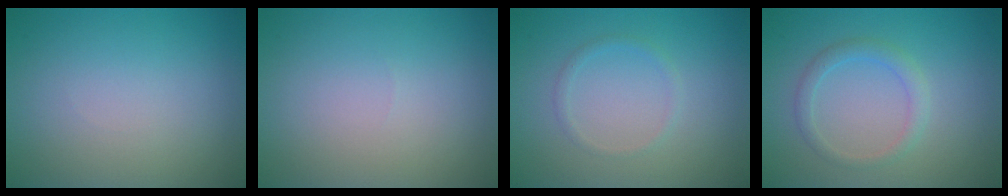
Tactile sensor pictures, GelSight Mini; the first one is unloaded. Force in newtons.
{"total": 0.0}
{"total": 0.9, "press": 0.9, "slide": 0.1}
{"total": 1.8, "press": 1.8, "slide": 0.1}